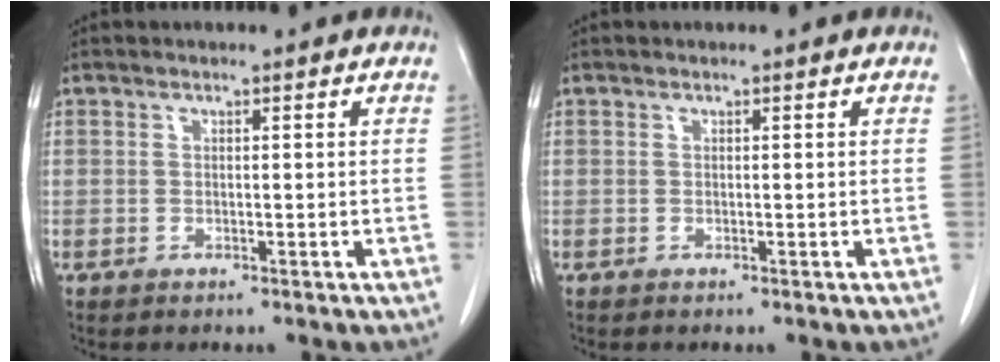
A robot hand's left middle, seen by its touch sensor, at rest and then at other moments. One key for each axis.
{"total": 0.0}